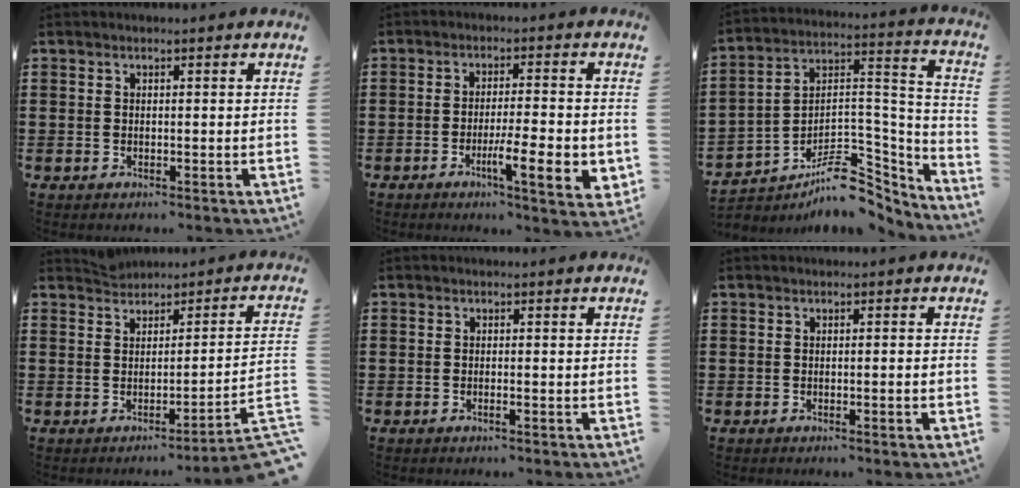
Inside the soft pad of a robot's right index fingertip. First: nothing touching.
{"total": 7.9, "force": [-2.7, 1.2, 7.3], "torque": [-0.108, -0.007, -0.042]}
{"total": 9.4, "force": [-6.1, 5.2, 5.0], "torque": [-0.078, 0.016, -0.108]}
{"total": 1.9, "force": [-0.3, -0.7, 1.8], "torque": [-0.035, -0.010, -0.006]}
{"total": 0.6, "force": [-0.4, 0.0, 0.5], "torque": [-0.009, -0.003, -0.006]}
{"total": 0.9, "force": [-0.4, -0.3, 0.8], "torque": [-0.012, -0.005, -0.008]}